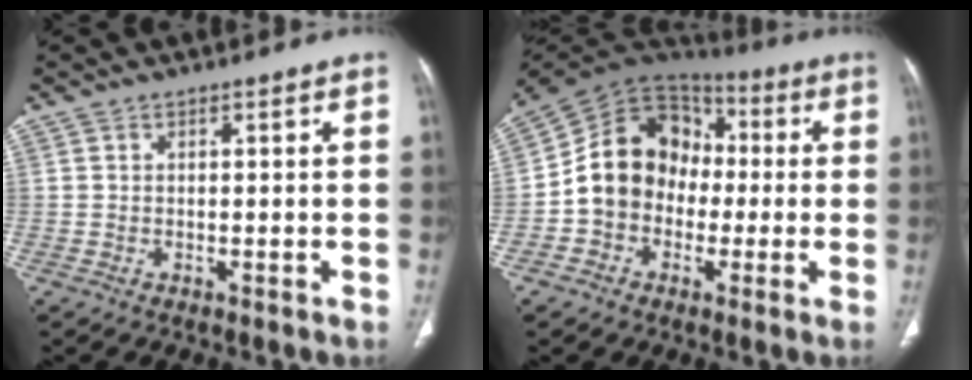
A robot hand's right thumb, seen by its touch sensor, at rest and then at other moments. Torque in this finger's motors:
{"motor_torque": [1.64, 1.57, 1.05, -0.69, 0.27]}